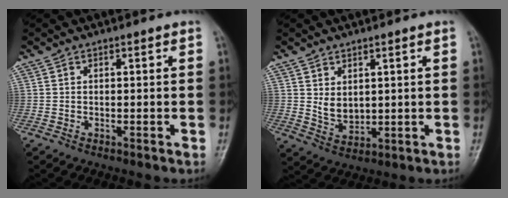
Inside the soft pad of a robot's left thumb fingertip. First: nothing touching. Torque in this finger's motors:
{"motor_torque": [-0.03, 0.17, 0.23, -0.11, 0.02]}